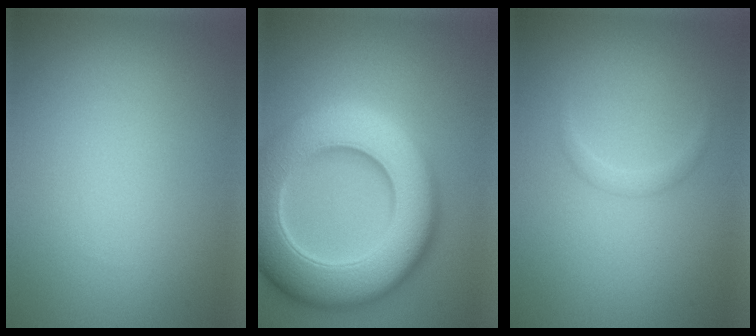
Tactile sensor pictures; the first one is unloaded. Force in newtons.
{"total": 12.6, "press": 12.6, "slide": 0.6}
{"total": 0.8, "press": 0.8, "slide": 0.0}